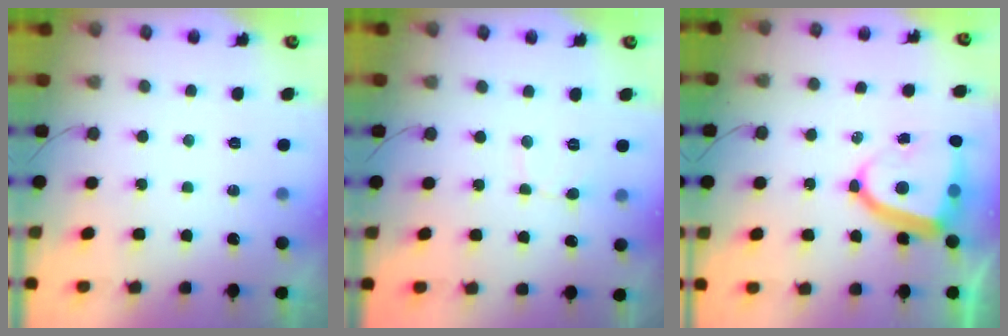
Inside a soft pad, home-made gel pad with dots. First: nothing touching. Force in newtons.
{"total": 2.5, "press": 2.5, "slide": 0.3}
{"total": 13.4, "press": 13.3, "slide": 1.6}